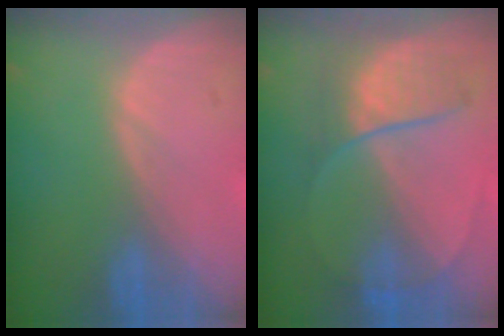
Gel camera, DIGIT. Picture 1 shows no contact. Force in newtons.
{"total": 6.8, "press": 6.6, "slide": 1.6}